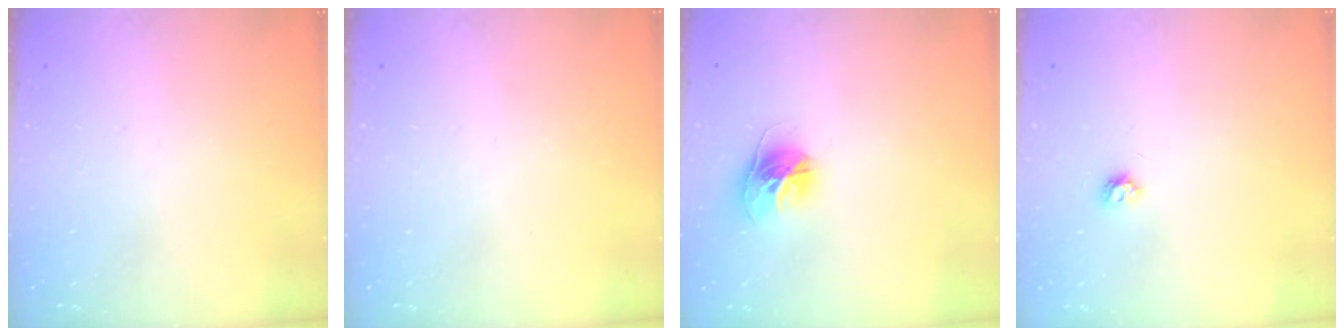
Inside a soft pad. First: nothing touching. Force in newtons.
{"total": 0.0}
{"total": 11.2, "press": 11.2, "slide": 1.1}
{"total": 3.7, "press": 3.7, "slide": 0.4}